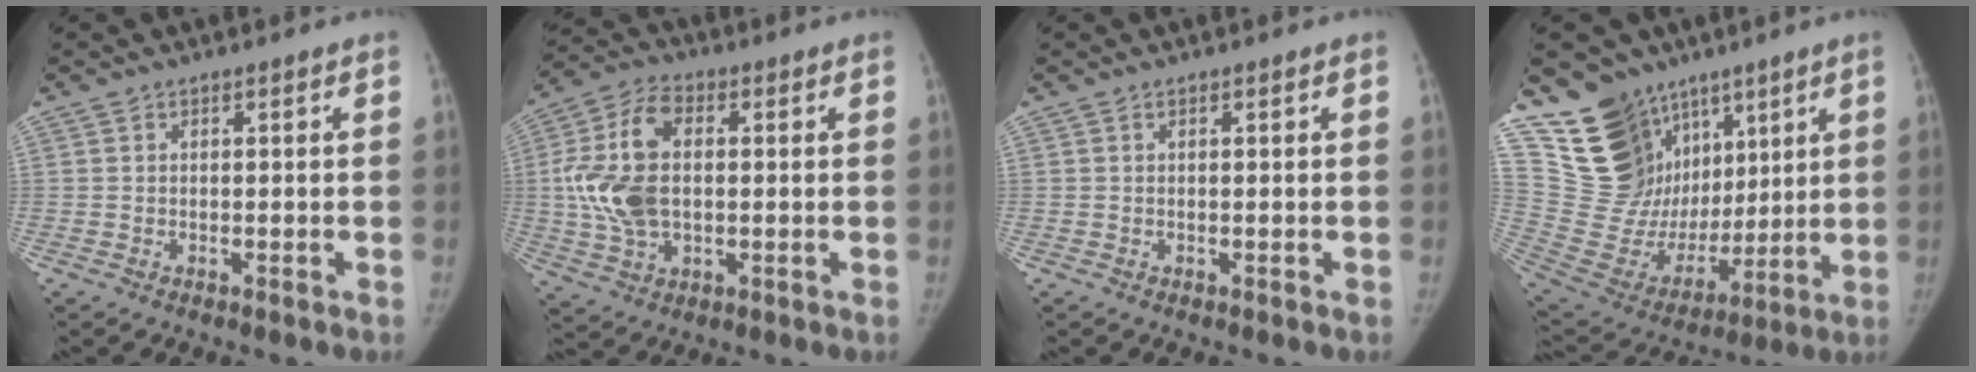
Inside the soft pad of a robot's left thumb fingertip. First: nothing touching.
{"total": 14.2, "force": [0.8, 8.9, 11.1], "torque": [-0.219, 0.014, 0.015]}
{"total": 0.0}
{"total": 20.3, "force": [12.0, 14.3, 7.9], "torque": [-0.091, -0.039, 0.237]}